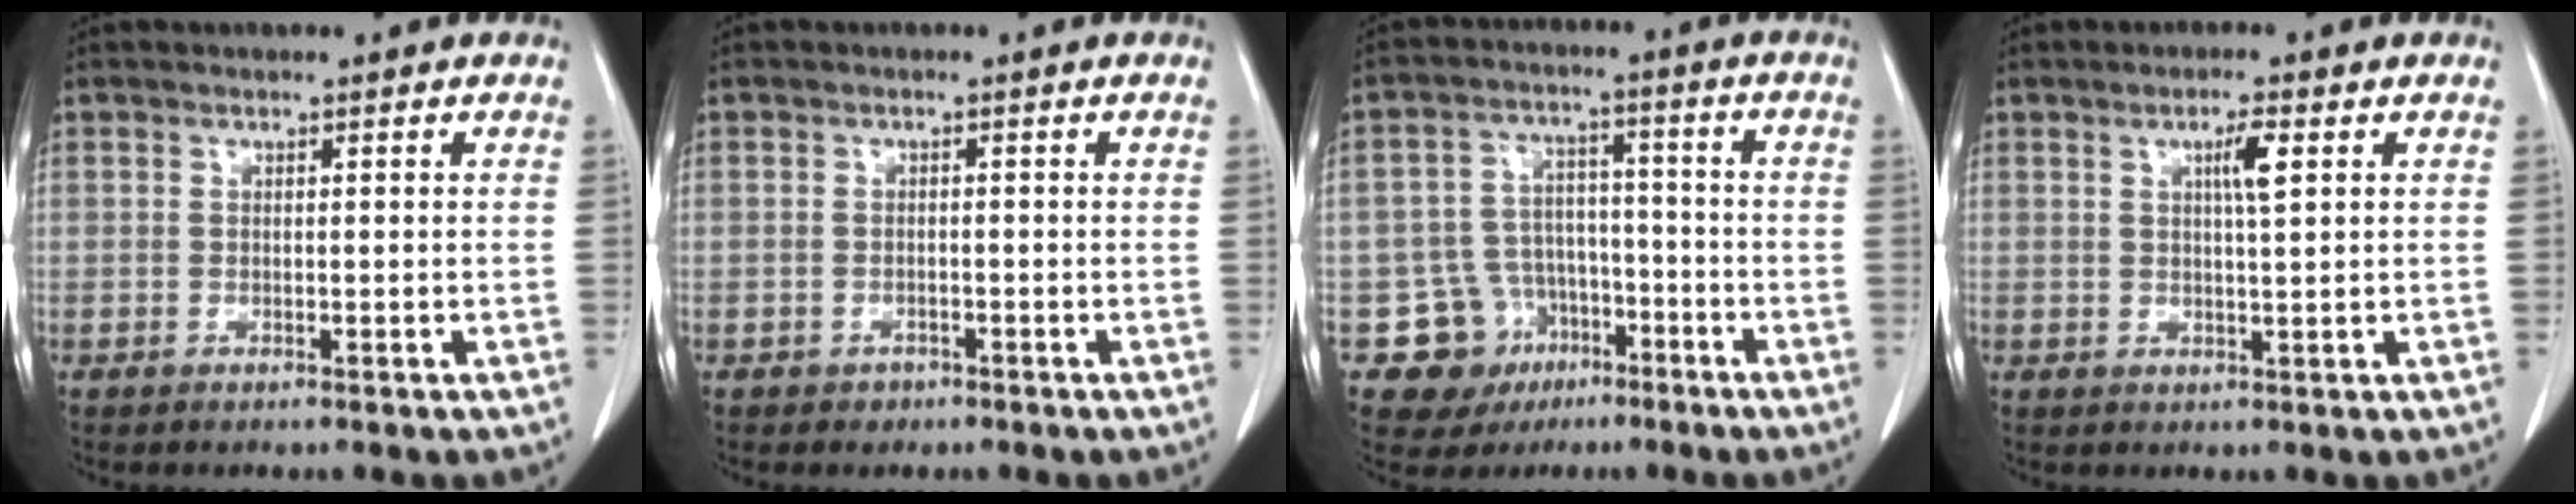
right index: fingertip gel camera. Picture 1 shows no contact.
{"total": 1.2, "force": [-0.8, 0.9, 0.2], "torque": [-0.008, 0.002, -0.008]}
{"total": 9.8, "force": [-4.6, 8.5, 1.7], "torque": [-0.030, 0.033, -0.056]}
{"total": 3.5, "force": [1.3, 0.2, 3.3], "torque": [-0.055, 0.000, 0.020]}